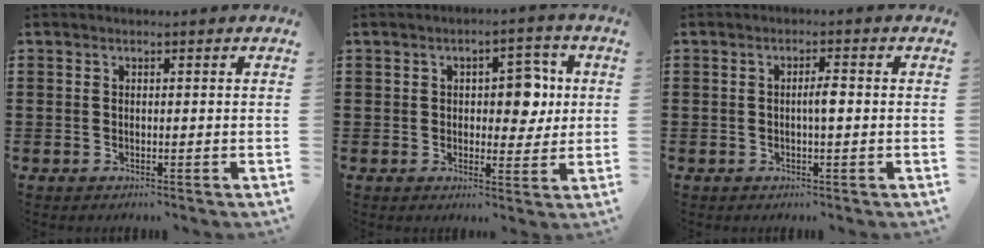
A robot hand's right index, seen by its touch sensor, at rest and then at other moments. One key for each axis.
{"total": 6.3, "fx": 0.9, "fy": 3.6, "fz": 5.1, "tx": -0.072, "ty": 0.002, "tz": 0.003}
{"total": 2.2, "fx": -0.1, "fy": 0.4, "fz": 2.1, "tx": -0.039, "ty": 0.002, "tz": -0.003}